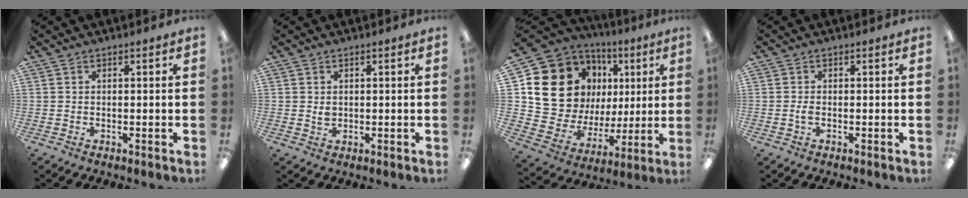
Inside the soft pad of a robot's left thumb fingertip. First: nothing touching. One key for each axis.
{"total": 1.6, "fx": 0.2, "fy": 1.2, "fz": 1.0, "tx": -0.022, "ty": 0.001, "tz": 0.005}
{"total": 17.8, "fx": 6.6, "fy": 14.8, "fz": 7.4, "tx": -0.159, "ty": -0.031, "tz": 0.147}
{"total": 1.4, "fx": -0.3, "fy": 0.6, "fz": 1.2, "tx": -0.023, "ty": 0.000, "tz": -0.006}